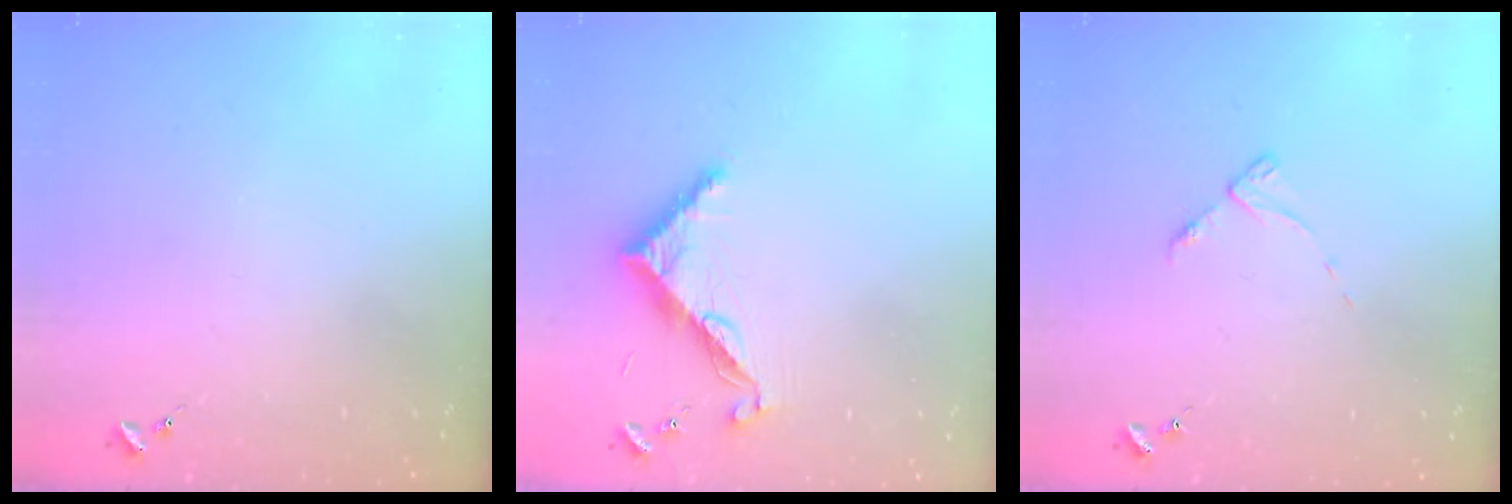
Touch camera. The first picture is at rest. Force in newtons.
{"total": 8.5, "press": 8.5, "slide": 0.6}
{"total": 4.4, "press": 4.3, "slide": 0.7}